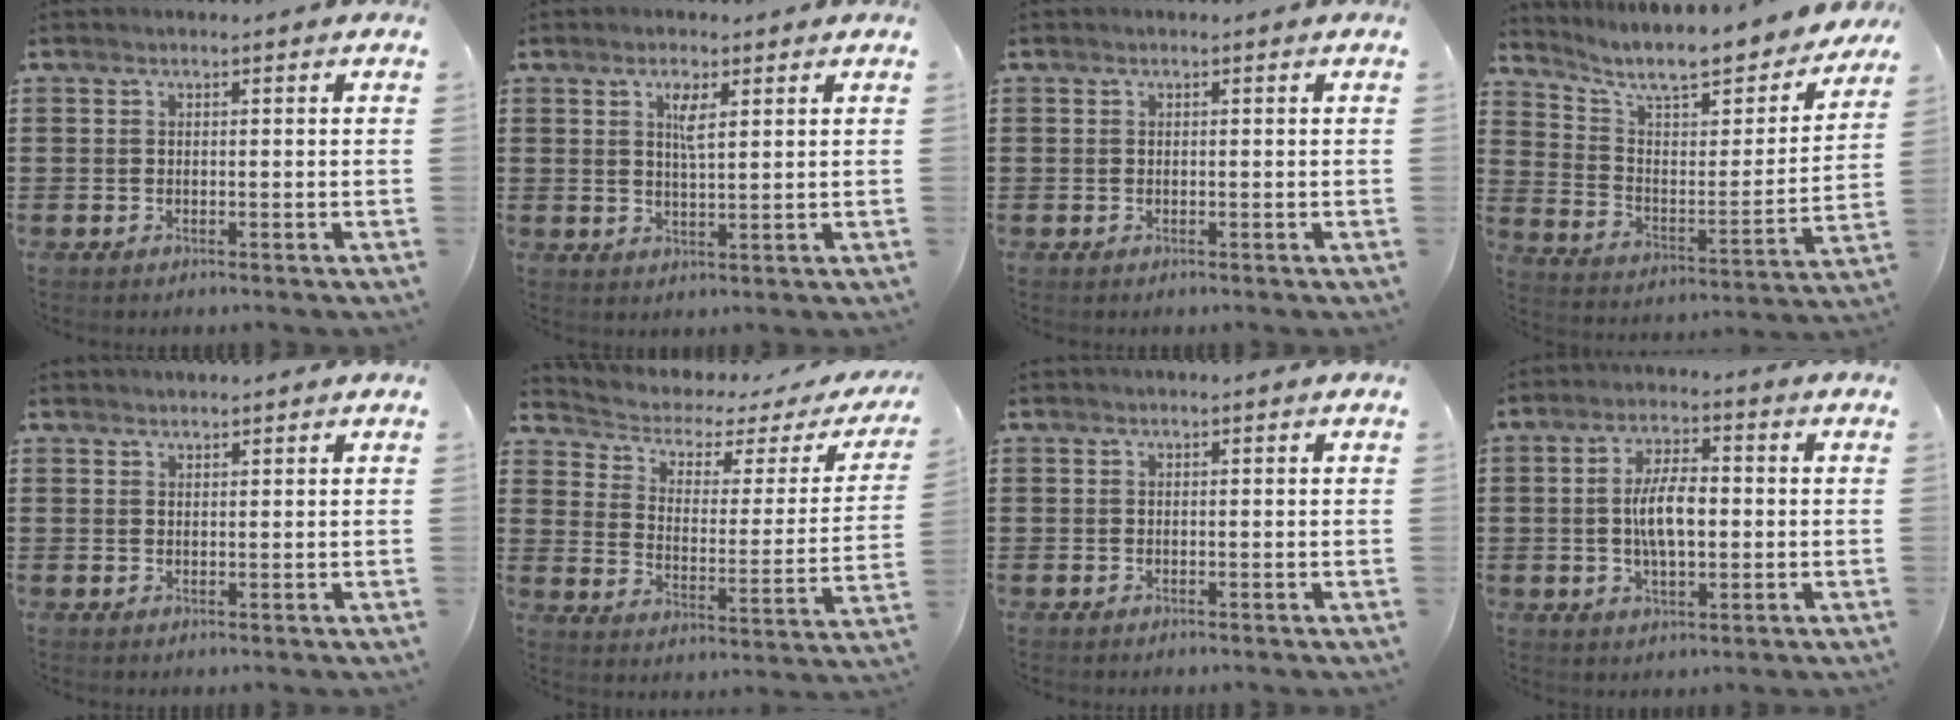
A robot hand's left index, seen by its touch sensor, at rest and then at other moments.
{"total": 3.3, "force": [1.6, 0.9, 2.7], "torque": [-0.052, 0.001, 0.024]}
{"total": 0.0}
{"total": 9.0, "force": [7.7, 1.4, 4.5], "torque": [-0.104, -0.062, 0.124]}
{"total": 1.1, "force": [1.1, 0.1, 0.0], "torque": [-0.002, -0.001, 0.021]}
{"total": 3.0, "force": [1.8, 1.7, 1.7], "torque": [-0.052, -0.016, 0.020]}
{"total": 0.0}
{"total": 6.9, "force": [0.0, 2.7, 6.4], "torque": [-0.117, 0.002, -0.007]}